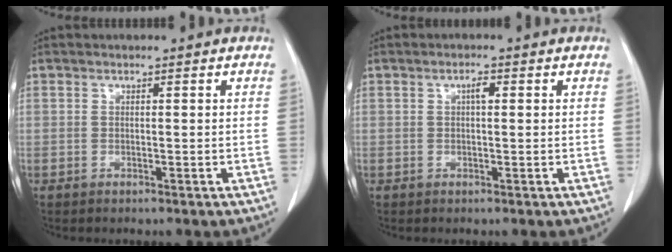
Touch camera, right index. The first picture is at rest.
{"total": 1.5, "force": [0.4, 0.4, 1.4], "torque": [-0.026, 0.004, 0.006]}